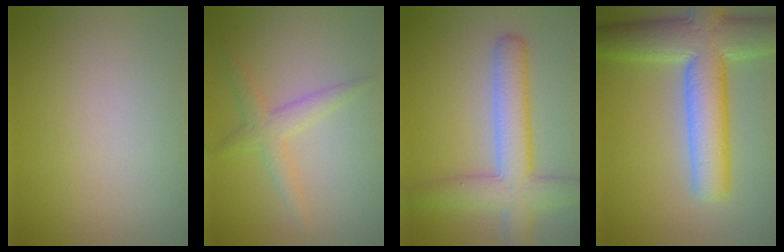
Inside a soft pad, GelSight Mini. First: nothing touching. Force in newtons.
{"total": 2.4, "press": 2.4, "slide": 0.1}
{"total": 6.1, "press": 6.1, "slide": 0.3}
{"total": 10.0, "press": 10.0, "slide": 0.6}